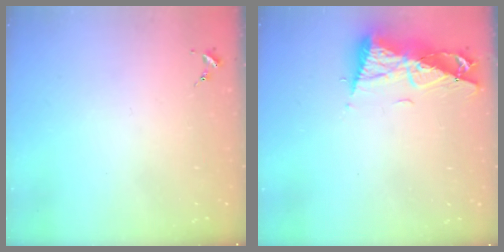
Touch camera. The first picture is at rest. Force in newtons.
{"total": 10.4, "press": 10.3, "slide": 1.4}